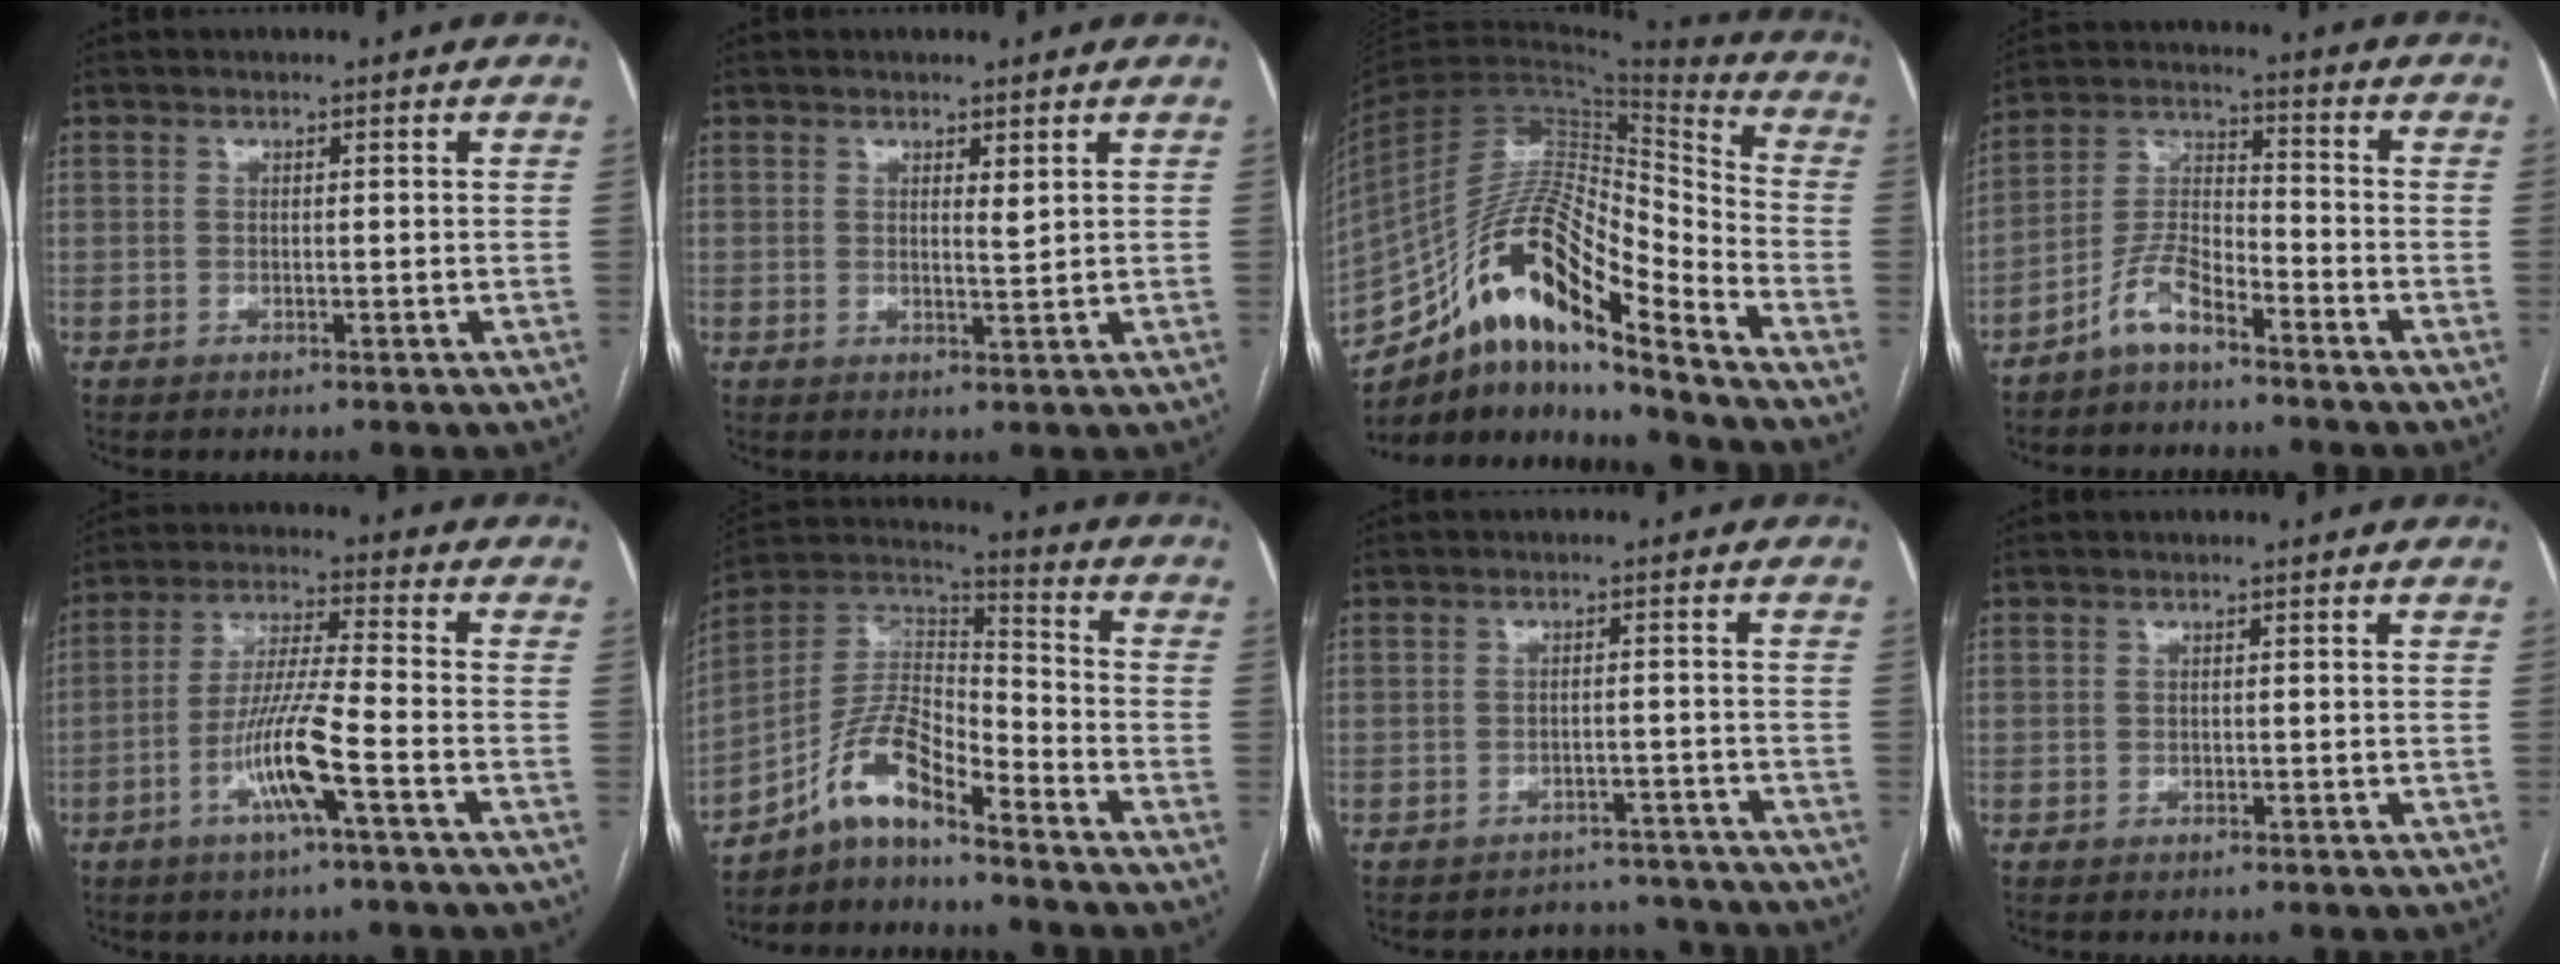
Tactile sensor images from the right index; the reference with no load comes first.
{"total": 1.4, "force": [0.8, 0.2, 1.2], "torque": [-0.023, -0.009, 0.016]}
{"total": 18.7, "force": [-12.0, 3.9, 13.9], "torque": [-0.258, 0.031, -0.205]}
{"total": 7.0, "force": [-5.1, 2.1, 4.2], "torque": [-0.098, 0.006, -0.104]}
{"total": 10.1, "force": [-4.2, 0.0, 9.2], "torque": [-0.182, -0.001, -0.084]}
{"total": 9.8, "force": [-7.3, 2.3, 6.2], "torque": [-0.130, 0.032, -0.137]}
{"total": 7.5, "force": [-7.1, 2.3, -0.8], "torque": [0.020, 0.023, -0.080]}
{"total": 0.0}